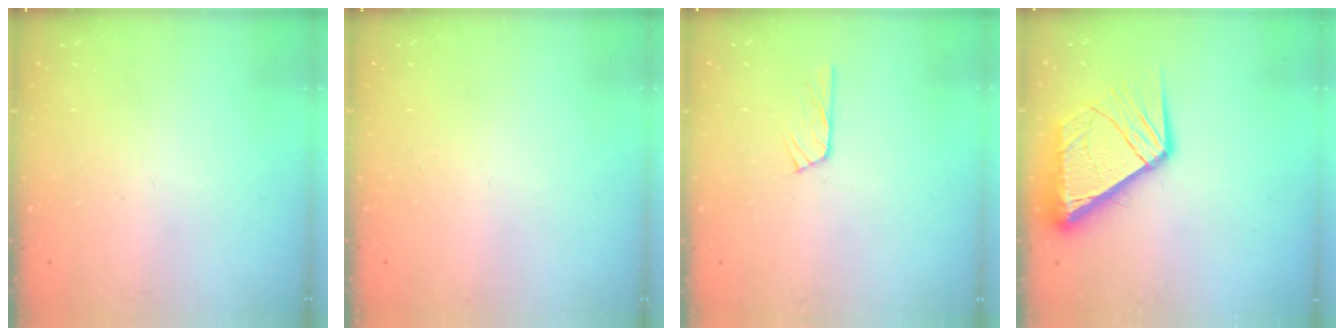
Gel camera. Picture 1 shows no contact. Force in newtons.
{"total": 0.0}
{"total": 5.0, "press": 4.9, "slide": 0.6}
{"total": 13.1, "press": 13.0, "slide": 1.5}